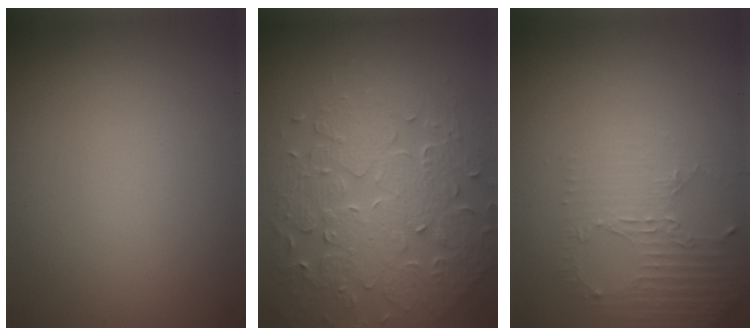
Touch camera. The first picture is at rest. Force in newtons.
{"total": 8.0, "press": 5.8, "slide": 5.5}
{"total": 2.5, "press": 1.7, "slide": 1.8}